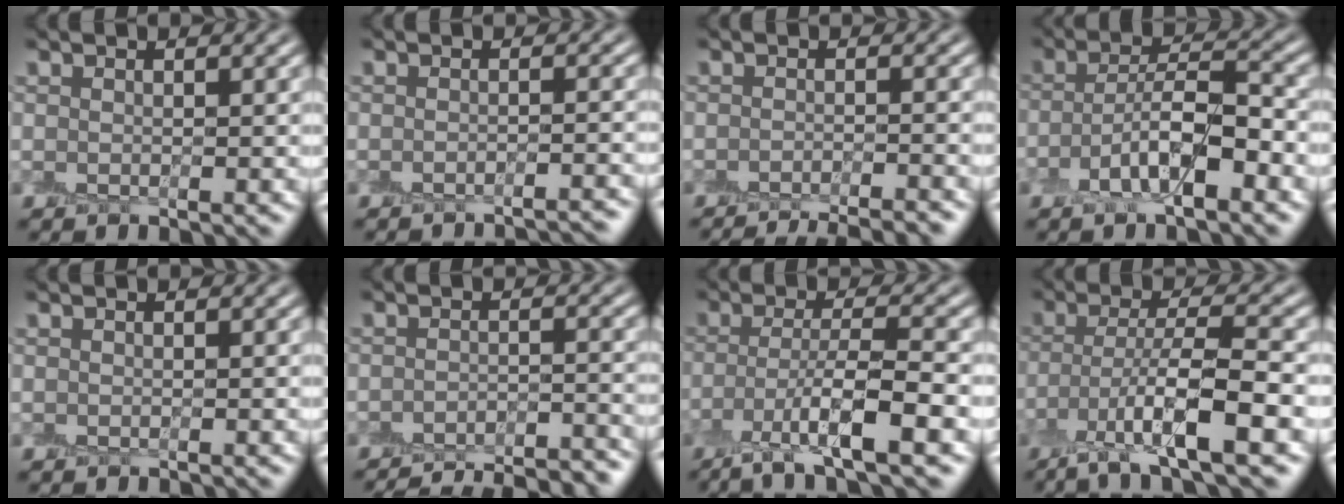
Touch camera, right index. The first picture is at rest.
{"total": 2.9, "force": [-2.8, 0.1, 0.8], "torque": [0.003, 0.004, -0.036]}
{"total": 6.5, "force": [-6.0, 1.1, 2.0], "torque": [-0.006, 0.004, -0.071]}
{"total": 5.2, "force": [-2.4, 1.5, 4.3], "torque": [-0.084, 0.010, -0.047]}
{"total": 0.0}
{"total": 10.3, "force": [-9.6, 2.5, 2.7], "torque": [-0.014, -0.007, -0.113]}
{"total": 6.6, "force": [-3.6, 0.8, 5.5], "torque": [-0.091, 0.000, -0.071]}
{"total": 7.7, "force": [-4.1, 1.1, 6.4], "torque": [-0.109, -0.001, -0.078]}